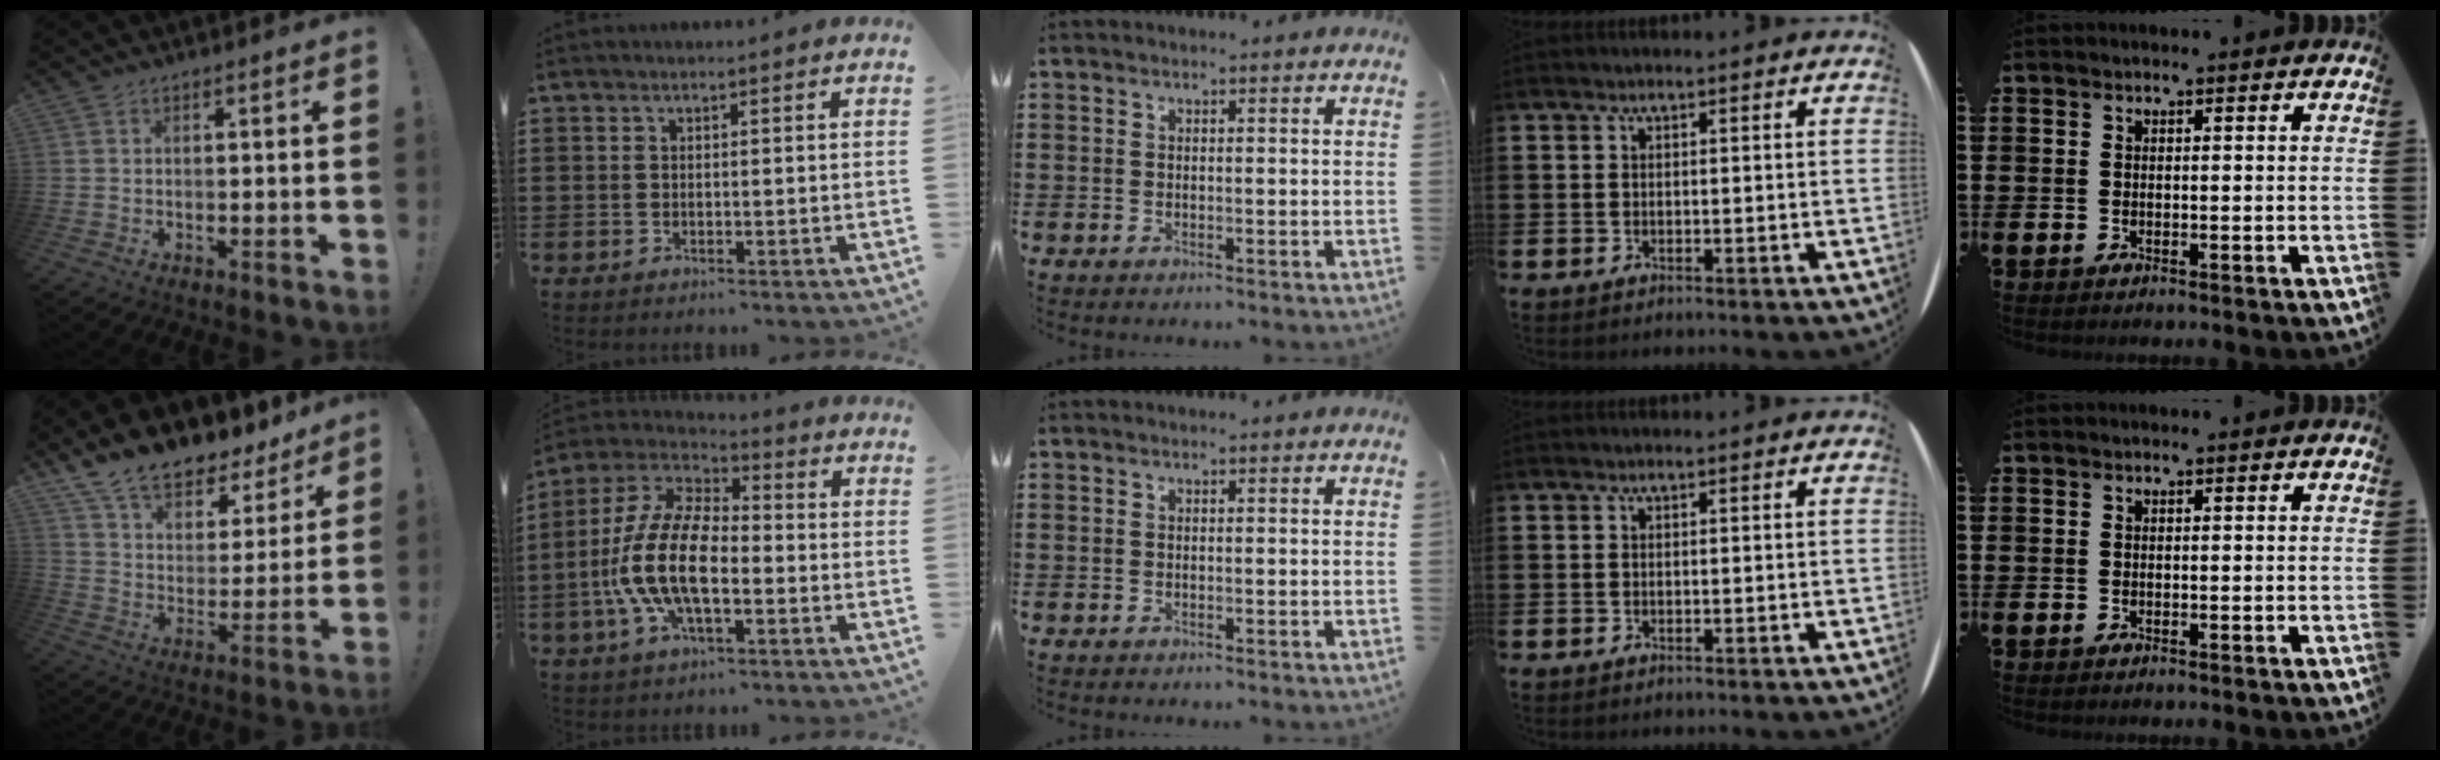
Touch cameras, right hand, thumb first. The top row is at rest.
{"thumb": {"total": 13.6, "force": [11.7, 5.1, 4.5], "torque": [-0.084, -0.098, 0.212]}, "index": {"total": 13.7, "force": [-2.9, 6.3, 11.7], "torque": [-0.283, -0.007, -0.063]}}